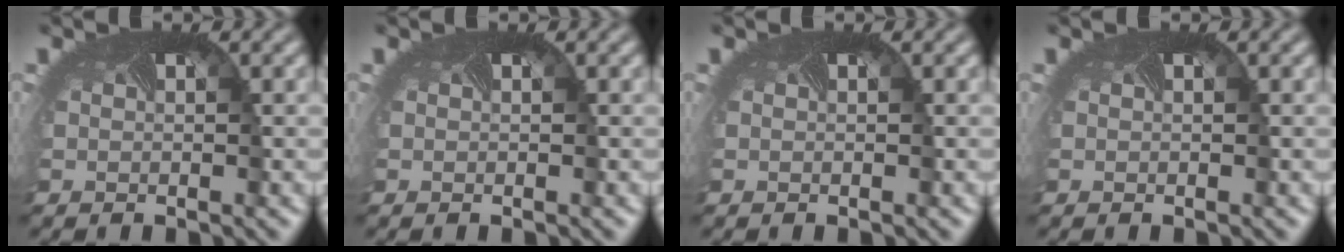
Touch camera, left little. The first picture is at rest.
{"total": 0.0}
{"total": 0.0}
{"total": 0.0}